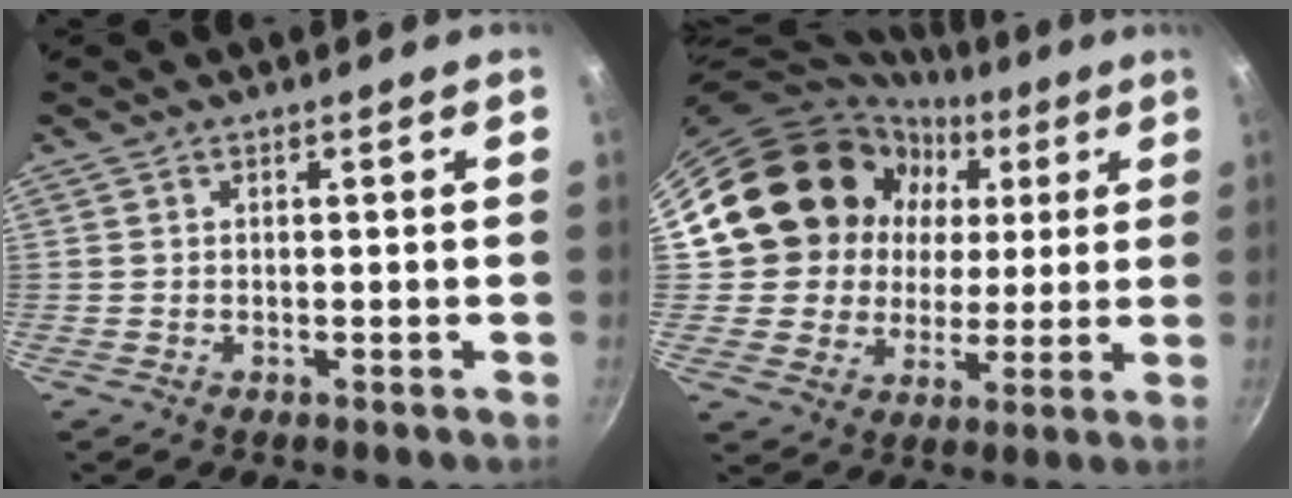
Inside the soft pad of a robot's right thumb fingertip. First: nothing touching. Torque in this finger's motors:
{"motor_torque": [0.43, 4.58, 0.87, -0.53, 0.25]}